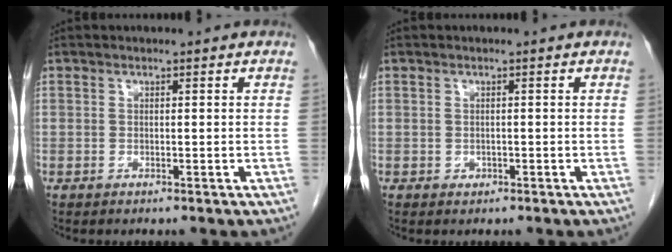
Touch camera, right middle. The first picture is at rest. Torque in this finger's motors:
{"motor_torque": [0.30, -0.21, -0.04, -0.01]}